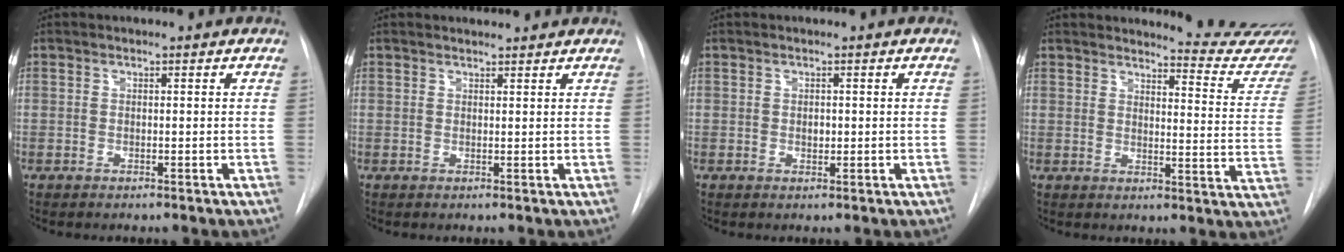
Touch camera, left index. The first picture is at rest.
{"total": 1.2, "force": [1.2, 0.1, 0.1], "torque": [-0.009, 0.007, 0.017]}
{"total": 1.2, "force": [-1.0, 0.4, 0.4], "torque": [-0.006, -0.005, -0.014]}
{"total": 12.7, "force": [12.6, -0.4, 1.3], "torque": [-0.001, -0.125, 0.118]}